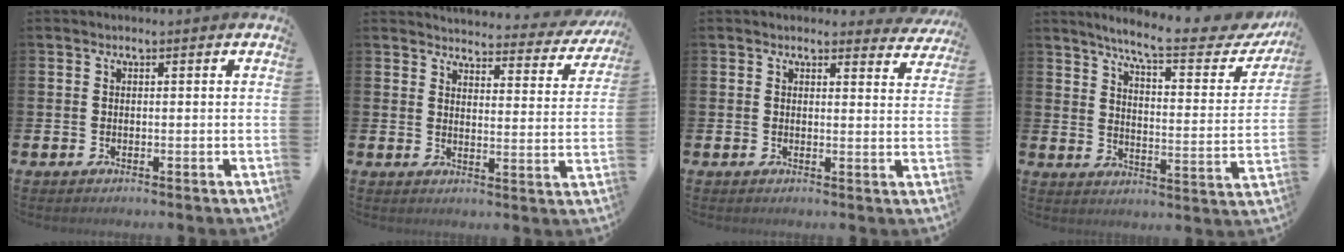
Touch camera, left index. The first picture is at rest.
{"total": 3.3, "force": [3.2, 0.8, 0.6], "torque": [-0.015, -0.030, 0.047]}
{"total": 2.2, "force": [2.1, 0.6, 0.1], "torque": [0.001, -0.010, 0.037]}
{"total": 8.3, "force": [7.1, 0.8, 4.3], "torque": [-0.098, -0.048, 0.111]}